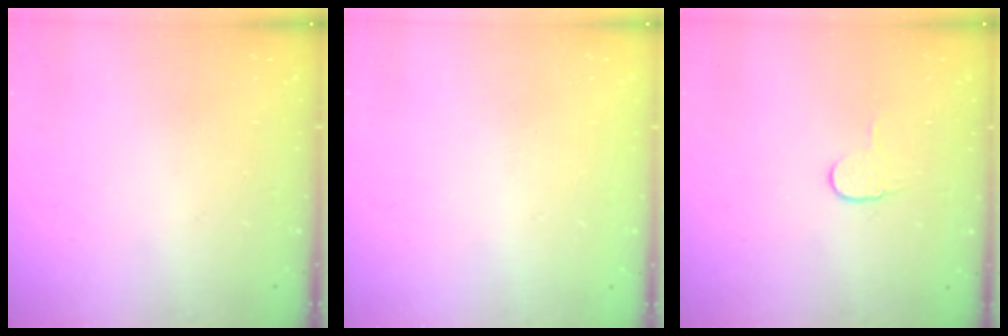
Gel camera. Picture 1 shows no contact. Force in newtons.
{"total": 0.0}
{"total": 5.0, "press": 4.9, "slide": 0.4}